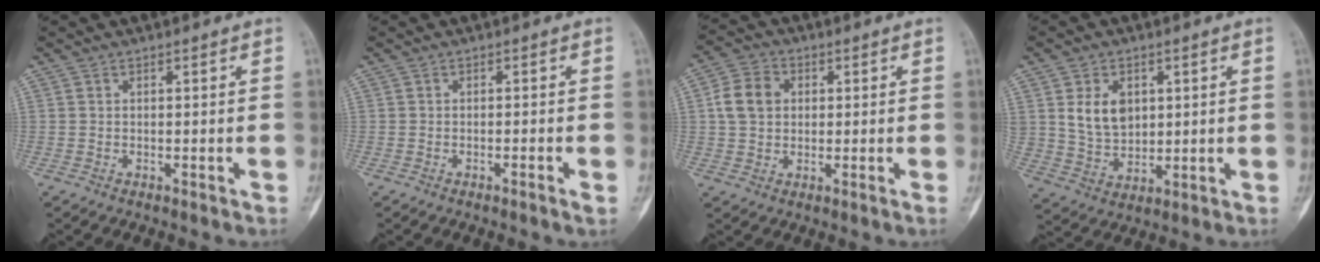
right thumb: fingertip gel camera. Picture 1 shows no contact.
{"total": 1.3, "force": [-0.6, 0.0, 1.1], "torque": [-0.025, -0.002, -0.011]}
{"total": 7.1, "force": [1.1, 5.6, 4.2], "torque": [-0.068, 0.011, 0.014]}
{"total": 8.5, "force": [2.4, 6.2, 5.4], "torque": [-0.074, -0.015, 0.059]}